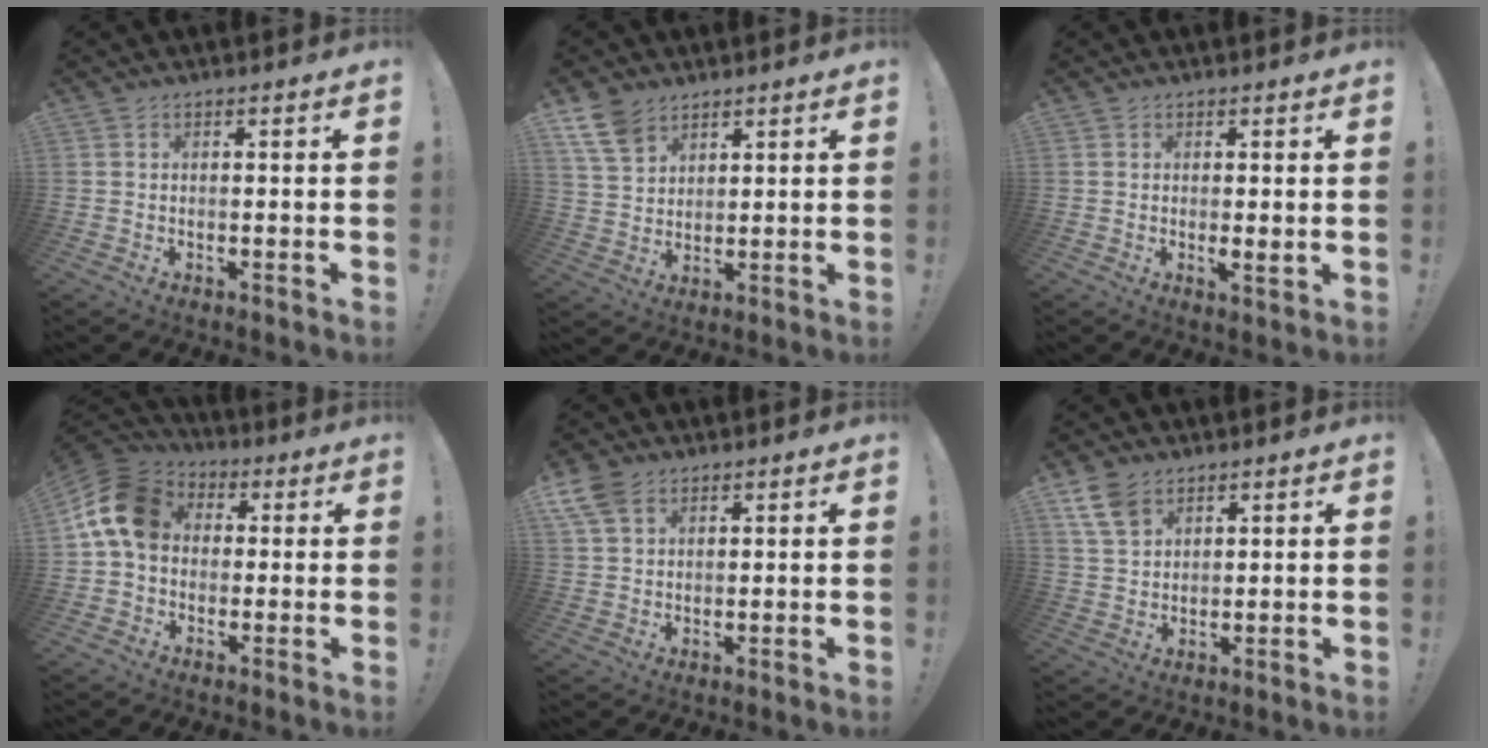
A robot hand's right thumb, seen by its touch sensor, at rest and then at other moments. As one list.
[{"total": 9.1, "force": [6.3, 5.4, 3.8], "torque": [-0.073, -0.027, 0.125]}, {"total": 2.2, "force": [0.7, 0.4, 2.1], "torque": [-0.026, -0.011, 0.010]}, {"total": 14.8, "force": [2.3, 11.1, 9.5], "torque": [-0.172, 0.017, 0.051]}, {"total": 7.1, "force": [4.0, 4.5, 3.7], "torque": [-0.074, -0.012, 0.078]}, {"total": 7.7, "force": [4.8, 4.6, 3.9], "torque": [-0.074, -0.015, 0.097]}]